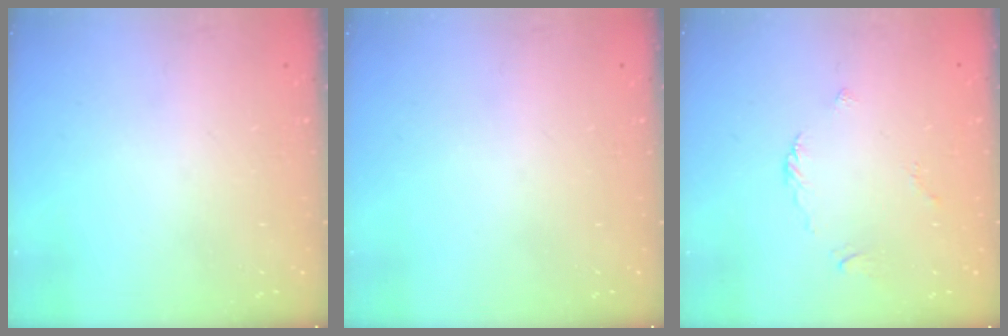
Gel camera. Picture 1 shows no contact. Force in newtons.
{"total": 0.0}
{"total": 2.7, "press": 2.6, "slide": 0.6}